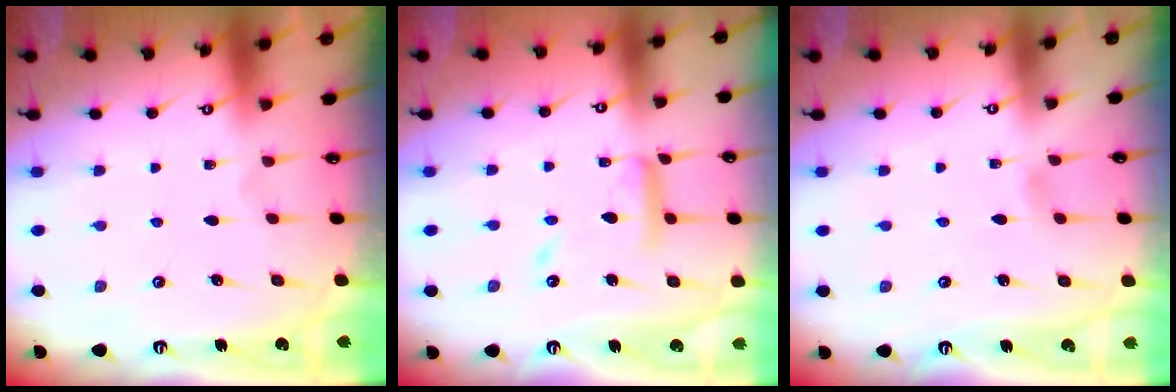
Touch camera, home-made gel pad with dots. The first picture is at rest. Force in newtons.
{"total": 13.0, "press": 12.9, "slide": 1.1}
{"total": 4.2, "press": 4.1, "slide": 0.5}